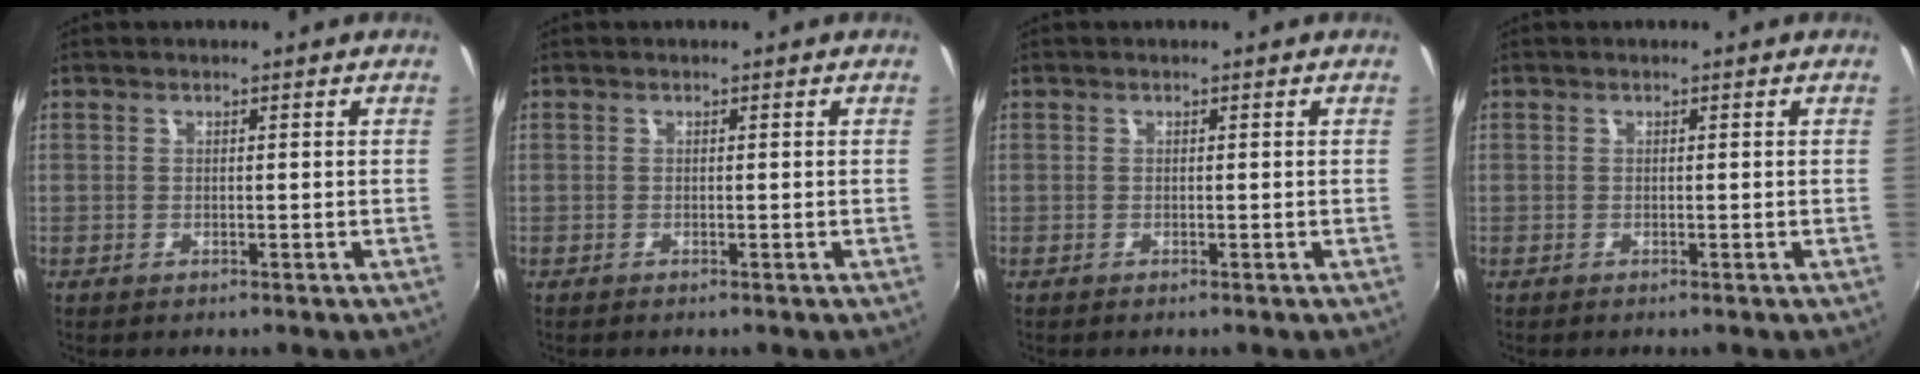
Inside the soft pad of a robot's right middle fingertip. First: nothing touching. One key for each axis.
{"total": 0.0}
{"total": 0.0}
{"total": 0.0}